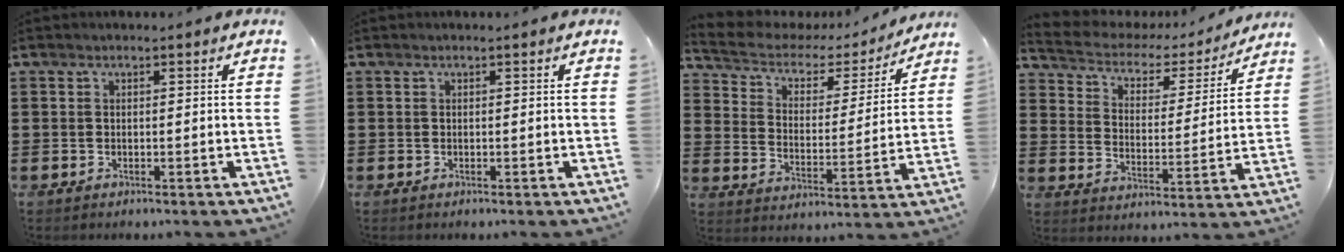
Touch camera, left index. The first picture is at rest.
{"total": 0.0}
{"total": 3.7, "force": [3.0, 2.0, 1.1], "torque": [-0.045, -0.020, 0.041]}
{"total": 3.1, "force": [2.5, 1.7, 0.6], "torque": [-0.034, -0.018, 0.033]}